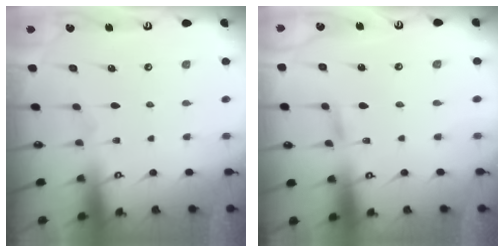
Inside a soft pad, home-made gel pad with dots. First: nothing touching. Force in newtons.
{"total": 1.4, "press": 1.4, "slide": 0.0}